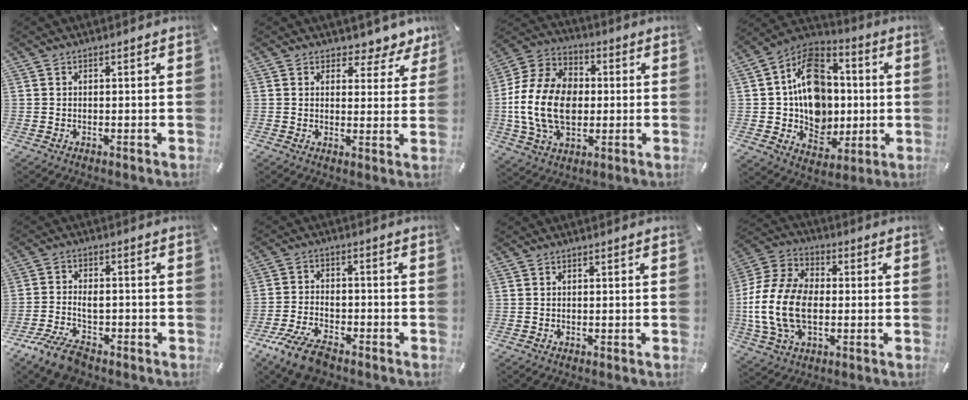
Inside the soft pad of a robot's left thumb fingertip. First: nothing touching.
{"total": 5.3, "force": [3.7, 3.5, 1.5], "torque": [-0.006, -0.031, 0.059]}
{"total": 17.7, "force": [-1.7, 13.1, 11.8], "torque": [-0.265, 0.015, -0.033]}
{"total": 16.0, "force": [0.2, 13.8, 8.2], "torque": [-0.139, 0.004, 0.013]}
{"total": 7.8, "force": [-3.6, 4.7, 5.0], "torque": [-0.105, 0.016, -0.065]}
{"total": 9.3, "force": [-6.5, 4.3, 5.2], "torque": [-0.110, 0.027, -0.121]}
{"total": 0.0}
{"total": 16.5, "force": [-2.6, 11.3, 11.7], "torque": [-0.267, 0.010, -0.048]}